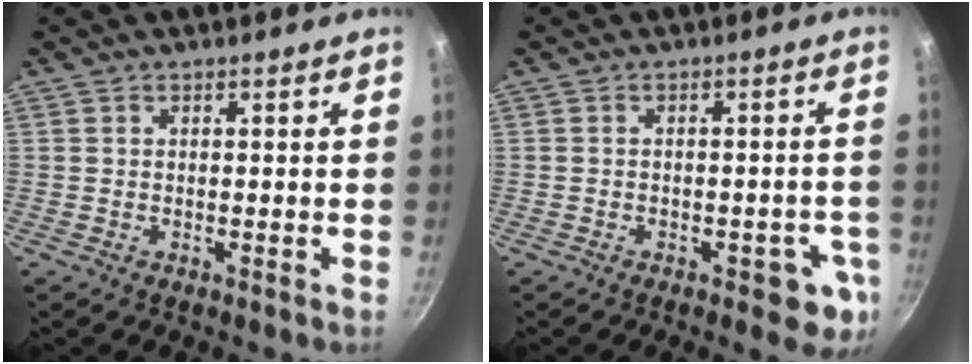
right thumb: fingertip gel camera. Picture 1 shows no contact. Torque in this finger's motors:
{"motor_torque": [0.84, 1.12, -0.22, 0.17, 0.13]}